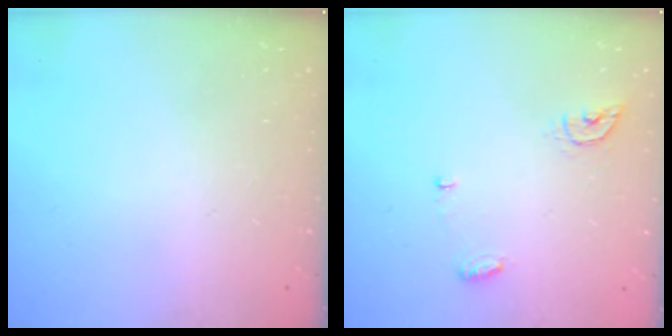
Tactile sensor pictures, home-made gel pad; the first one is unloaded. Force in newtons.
{"total": 5.5, "press": 5.5, "slide": 0.5}